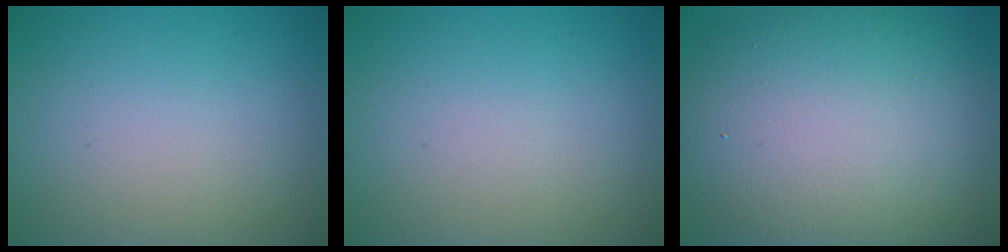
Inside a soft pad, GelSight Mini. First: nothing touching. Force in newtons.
{"total": 0.0}
{"total": 14.3, "press": 14.2, "slide": 0.7}